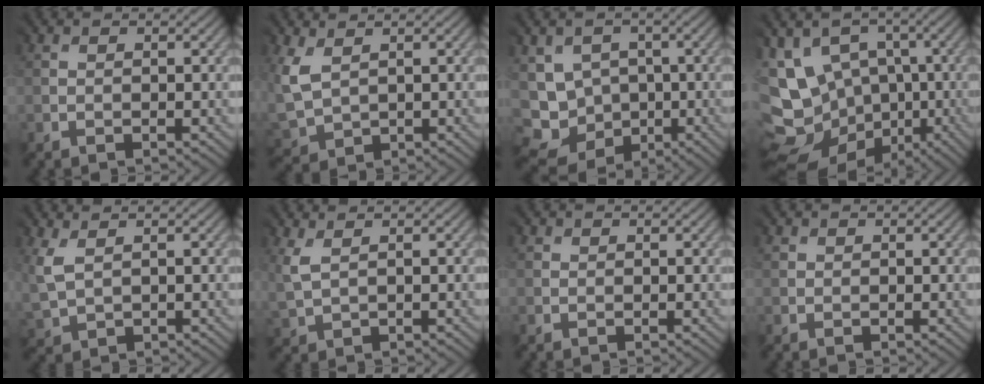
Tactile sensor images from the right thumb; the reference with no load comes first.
{"total": 5.4, "force": [2.7, 3.9, 2.7], "torque": [-0.115, -0.003, 0.059]}
{"total": 8.1, "force": [-1.1, 7.7, 2.4], "torque": [-0.087, -0.014, -0.023]}
{"total": 14.4, "force": [-2.3, 12.5, 6.8], "torque": [-0.173, -0.012, -0.027]}
{"total": 3.8, "force": [2.3, 2.3, 2.0], "torque": [-0.079, 0.001, 0.049]}
{"total": 2.9, "force": [2.1, 1.4, 1.4], "torque": [-0.057, 0.006, 0.045]}
{"total": 0.9, "force": [0.5, 0.6, -0.4], "torque": [0.011, -0.004, 0.007]}
{"total": 1.0, "force": [0.7, 0.7, -0.1], "torque": [0.003, -0.003, 0.011]}